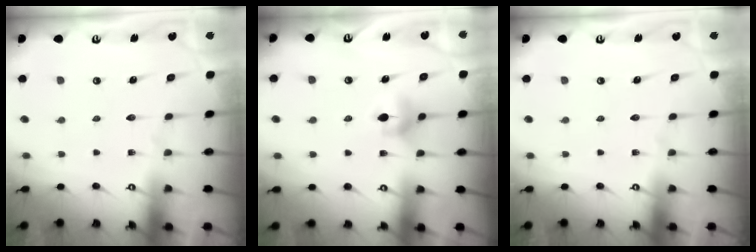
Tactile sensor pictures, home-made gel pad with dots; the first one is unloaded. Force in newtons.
{"total": 5.2, "press": 5.1, "slide": 0.9}
{"total": 0.0}